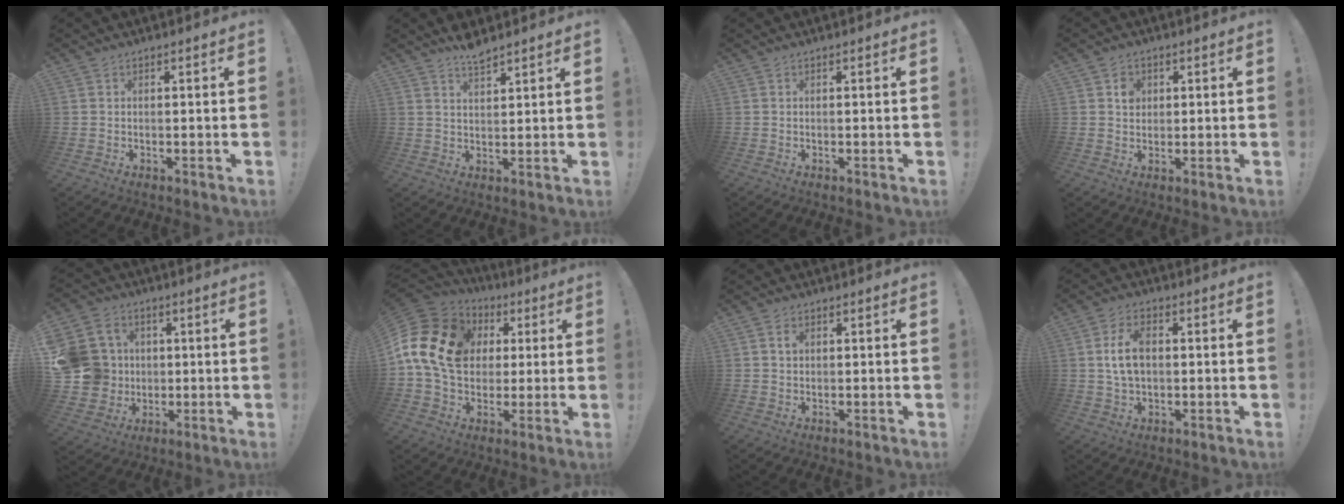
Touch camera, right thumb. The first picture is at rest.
{"total": 4.5, "force": [4.0, 0.9, 1.8], "torque": [-0.021, -0.029, 0.069]}
{"total": 0.0}
{"total": 3.7, "force": [1.0, 3.3, 1.4], "torque": [0.003, -0.007, 0.010]}
{"total": 15.7, "force": [0.9, 14.5, 5.9], "torque": [-0.102, 0.010, 0.036]}
{"total": 19.7, "force": [3.2, 15.4, 11.9], "torque": [-0.204, 0.004, 0.067]}
{"total": 1.6, "force": [0.8, 1.1, 0.9], "torque": [-0.011, 0.001, 0.012]}
{"total": 8.4, "force": [1.0, 5.3, 6.5], "torque": [-0.116, -0.002, 0.015]}